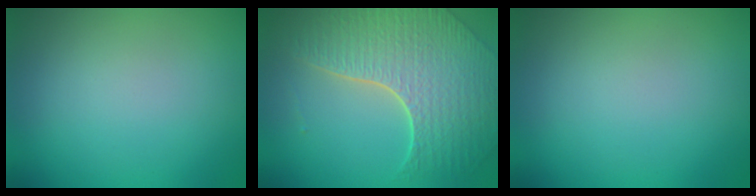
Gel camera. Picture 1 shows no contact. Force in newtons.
{"total": 8.0, "press": 5.7, "slide": 5.6}
{"total": 0.0}